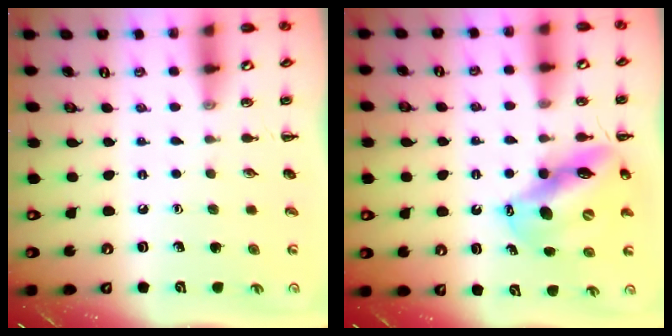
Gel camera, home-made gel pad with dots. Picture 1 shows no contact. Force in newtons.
{"total": 13.6, "press": 13.1, "slide": 3.5}